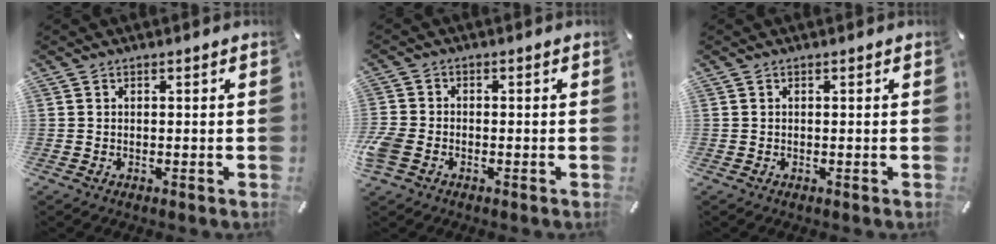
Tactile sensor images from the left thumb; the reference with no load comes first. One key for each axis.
{"total": 4.4, "fx": -2.0, "fy": 3.1, "fz": 2.3, "tx": -0.060, "ty": 0.004, "tz": -0.041}
{"total": 0.0}